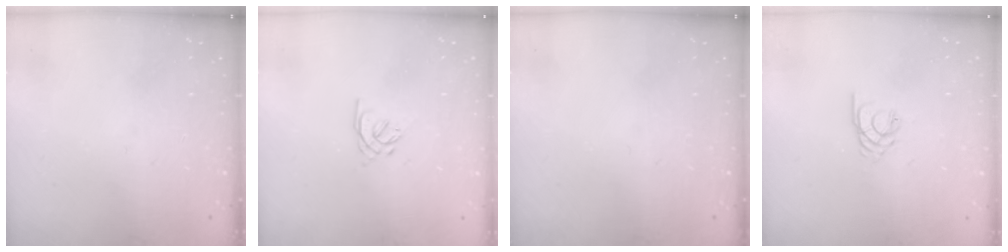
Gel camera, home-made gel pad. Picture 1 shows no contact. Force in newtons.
{"total": 1.6, "press": 1.5, "slide": 0.5}
{"total": 0.0}
{"total": 2.2, "press": 2.1, "slide": 0.4}